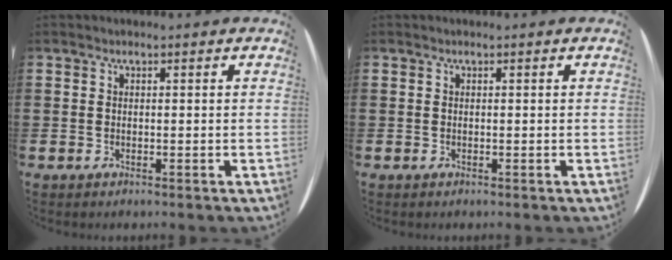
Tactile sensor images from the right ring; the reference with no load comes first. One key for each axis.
{"total": 0.0}